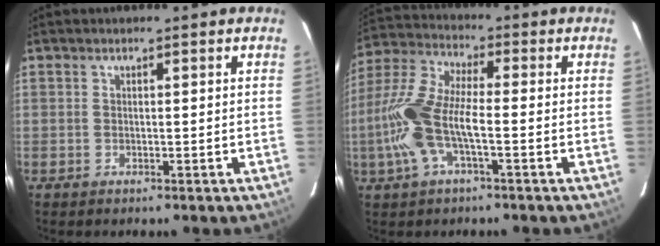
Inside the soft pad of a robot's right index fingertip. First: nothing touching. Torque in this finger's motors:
{"motor_torque": [1.26, -0.88, 0.88, 0.21]}